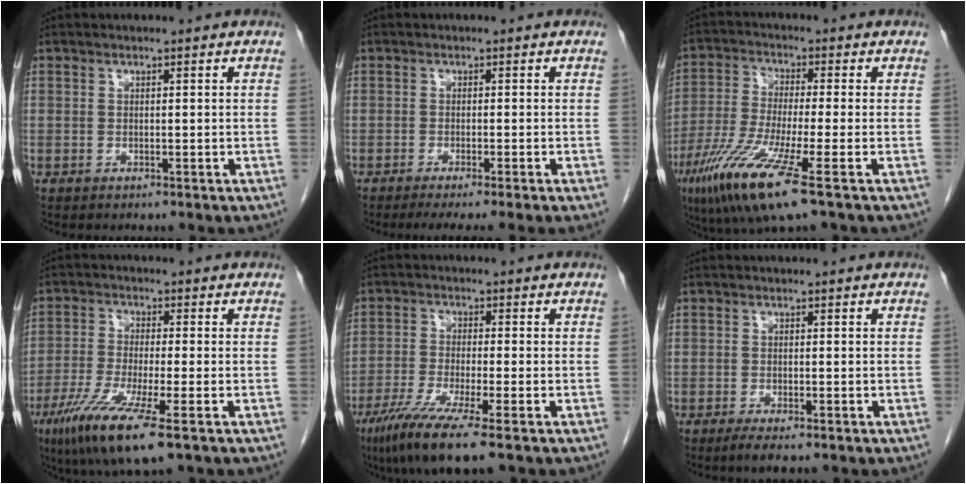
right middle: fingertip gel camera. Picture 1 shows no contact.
{"total": 6.2, "force": [-4.9, -1.0, 3.7], "torque": [-0.042, -0.015, -0.075]}
{"total": 12.1, "force": [-6.3, 0.1, 10.3], "torque": [-0.218, -0.034, -0.120]}
{"total": 10.7, "force": [-5.7, 0.5, 9.0], "torque": [-0.181, -0.034, -0.103]}
{"total": 9.2, "force": [-5.8, -0.2, 7.1], "torque": [-0.136, -0.029, -0.104]}
{"total": 2.0, "force": [-1.4, 0.1, 1.4], "torque": [-0.032, -0.007, -0.028]}